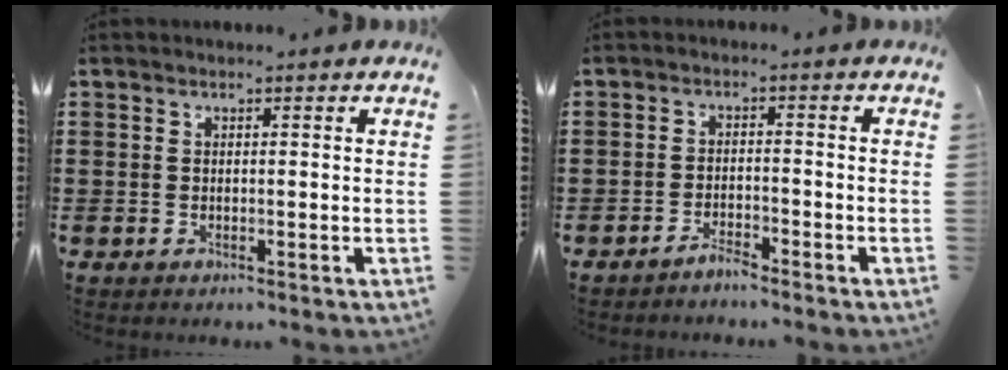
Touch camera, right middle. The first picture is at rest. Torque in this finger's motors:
{"motor_torque": [1.07, 1.01, -0.06, -0.01]}